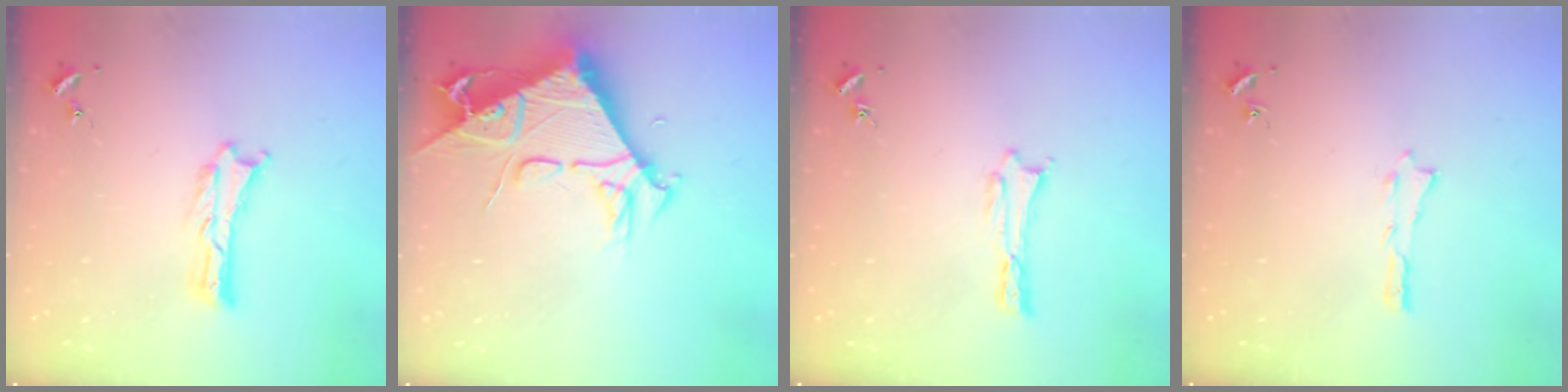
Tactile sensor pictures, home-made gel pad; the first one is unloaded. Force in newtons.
{"total": 9.6, "press": 9.6, "slide": 1.1}
{"total": 0.0}
{"total": 0.0}